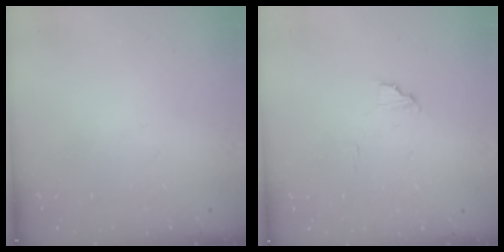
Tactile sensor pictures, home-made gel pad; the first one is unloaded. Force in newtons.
{"total": 3.5, "press": 3.5, "slide": 0.3}